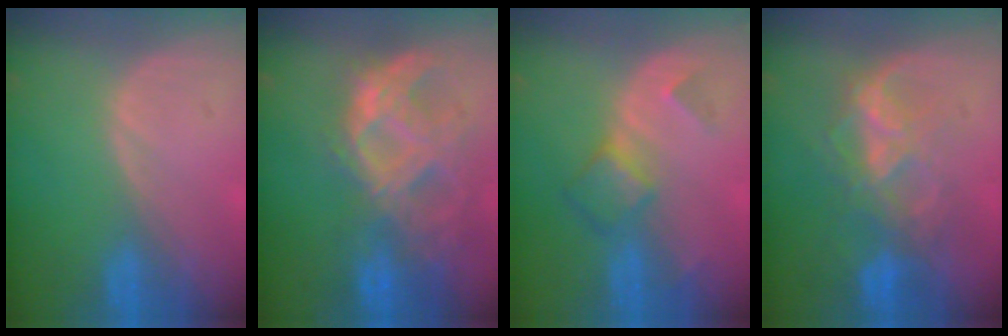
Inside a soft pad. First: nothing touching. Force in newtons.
{"total": 11.1, "press": 9.4, "slide": 6.0}
{"total": 5.1, "press": 4.5, "slide": 2.4}
{"total": 7.9, "press": 7.2, "slide": 3.3}